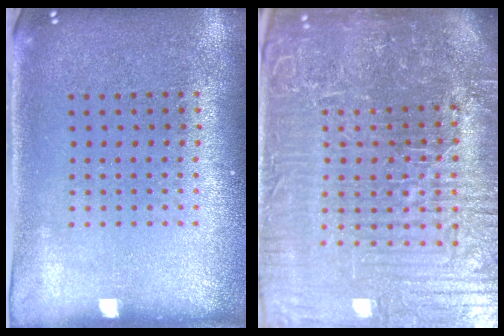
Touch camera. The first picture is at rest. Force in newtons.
{"total": 7.4, "press": 6.6, "slide": 3.5}